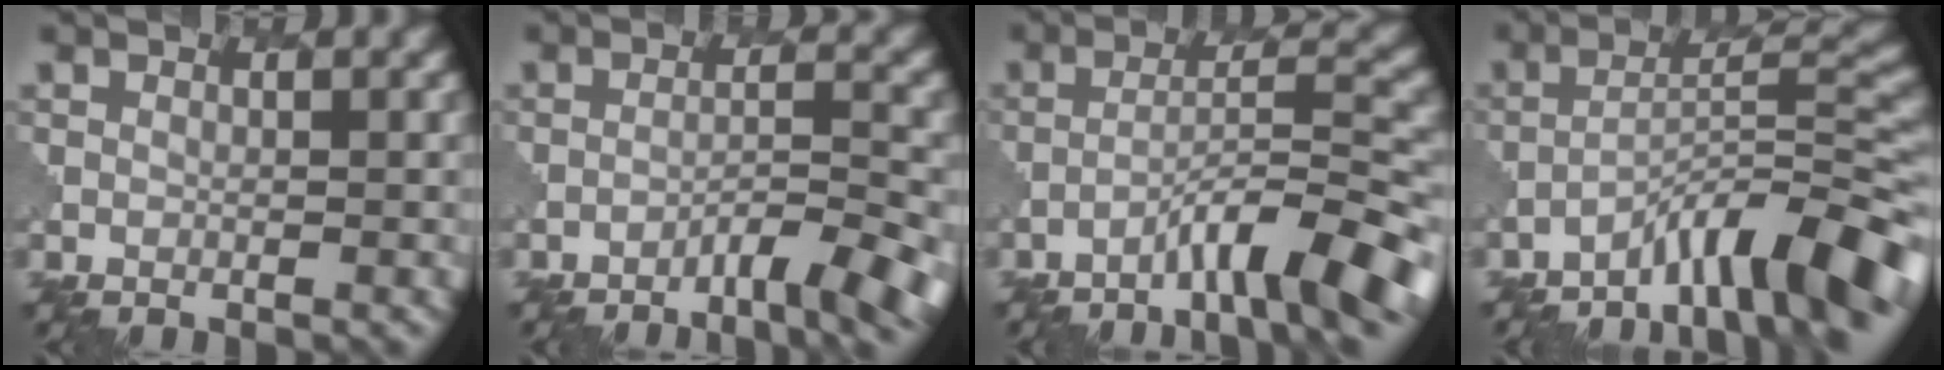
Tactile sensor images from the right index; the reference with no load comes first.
{"total": 6.1, "force": [-4.3, 1.2, 4.1], "torque": [-0.055, 0.003, -0.058]}
{"total": 8.0, "force": [-5.0, 1.2, 6.2], "torque": [-0.093, 0.013, -0.083]}
{"total": 9.5, "force": [-6.7, 1.6, 6.5], "torque": [-0.090, 0.017, -0.106]}